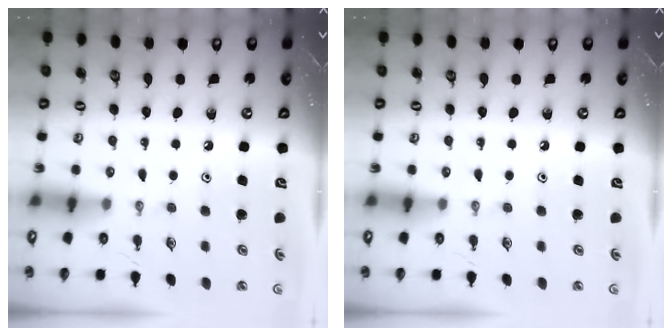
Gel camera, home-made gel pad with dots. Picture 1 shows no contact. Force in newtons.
{"total": 0.0}